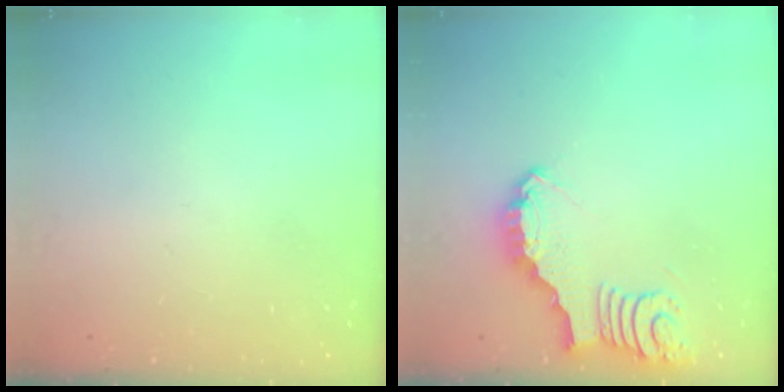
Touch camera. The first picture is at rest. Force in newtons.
{"total": 3.6, "press": 3.6, "slide": 0.1}